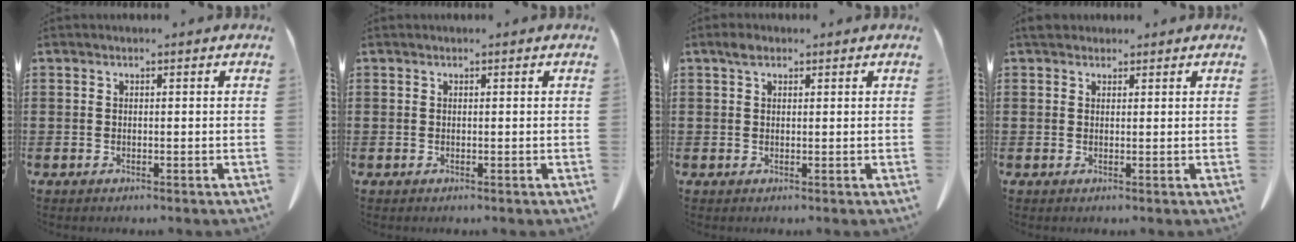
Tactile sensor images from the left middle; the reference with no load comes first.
{"total": 0.0}
{"total": 1.8, "force": [1.0, 1.1, 1.1], "torque": [-0.025, 0.004, 0.019]}
{"total": 1.9, "force": [1.5, 1.0, 0.5], "torque": [-0.016, 0.005, 0.031]}